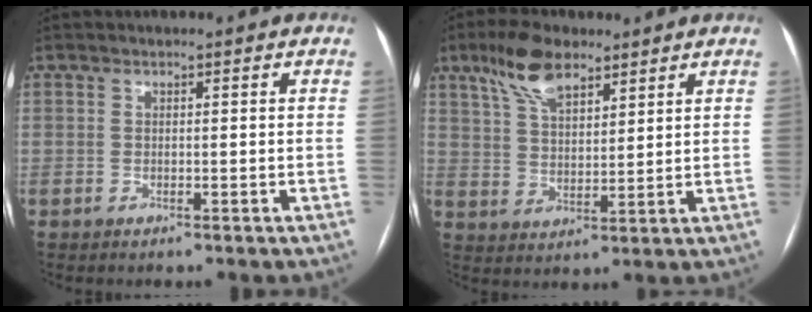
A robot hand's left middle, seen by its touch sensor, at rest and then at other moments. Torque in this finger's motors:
{"motor_torque": [1.02, -1.01, 0.14, 0.03]}